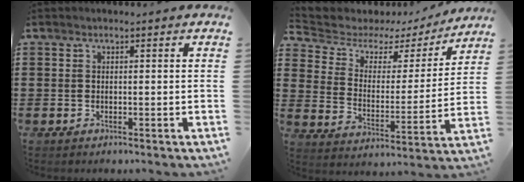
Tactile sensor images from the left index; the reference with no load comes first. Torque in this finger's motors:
{"motor_torque": [2.14, 0.00, 0.28, -0.01]}